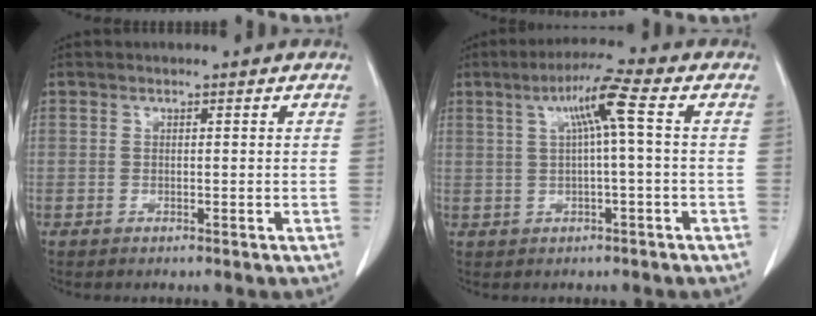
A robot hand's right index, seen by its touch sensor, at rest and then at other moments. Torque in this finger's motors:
{"motor_torque": [0.72, 0.06, 0.25, 0.12]}